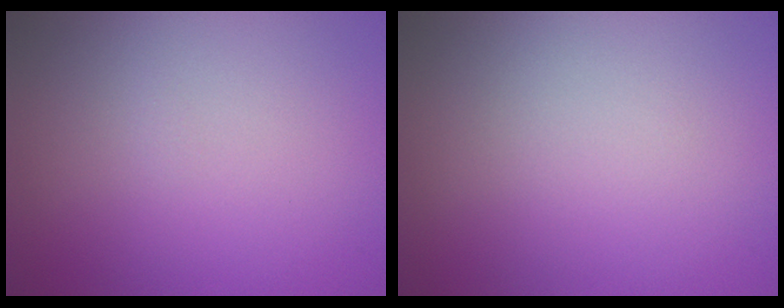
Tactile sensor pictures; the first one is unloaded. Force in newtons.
{"total": 0.0}